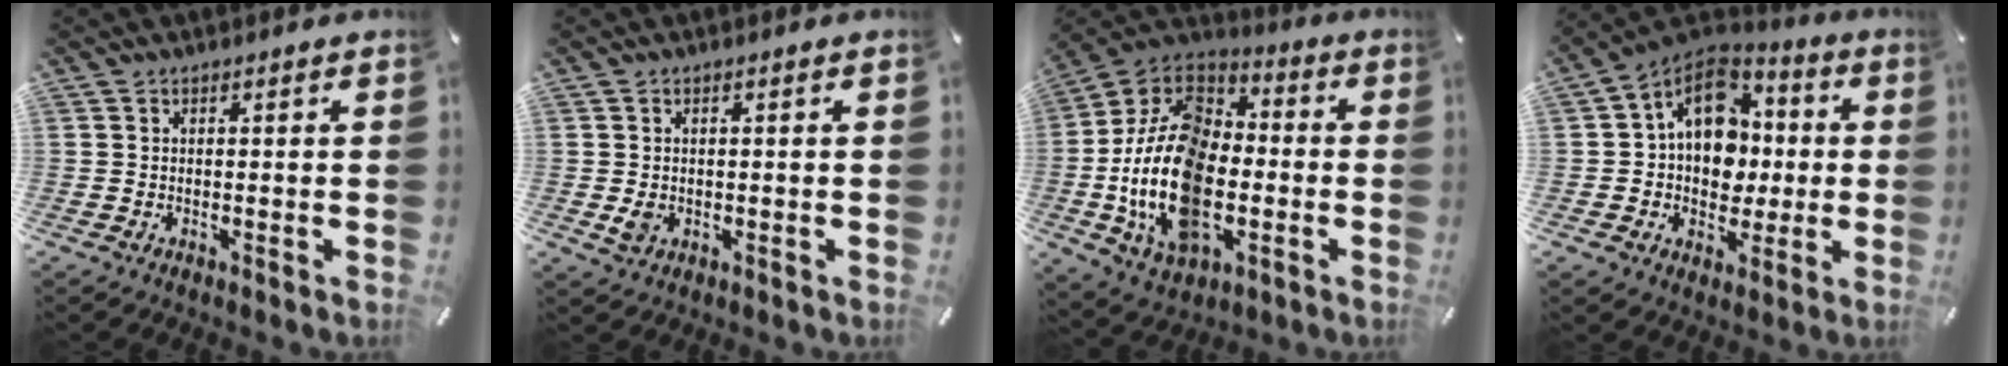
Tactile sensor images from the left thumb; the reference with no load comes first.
{"total": 2.2, "force": [-0.2, 1.6, 1.6], "torque": [-0.036, 0.000, -0.004]}
{"total": 22.8, "force": [-6.8, 14.3, 16.4], "torque": [-0.362, 0.021, -0.120]}
{"total": 14.6, "force": [1.8, 11.7, 8.5], "torque": [-0.135, -0.009, 0.035]}